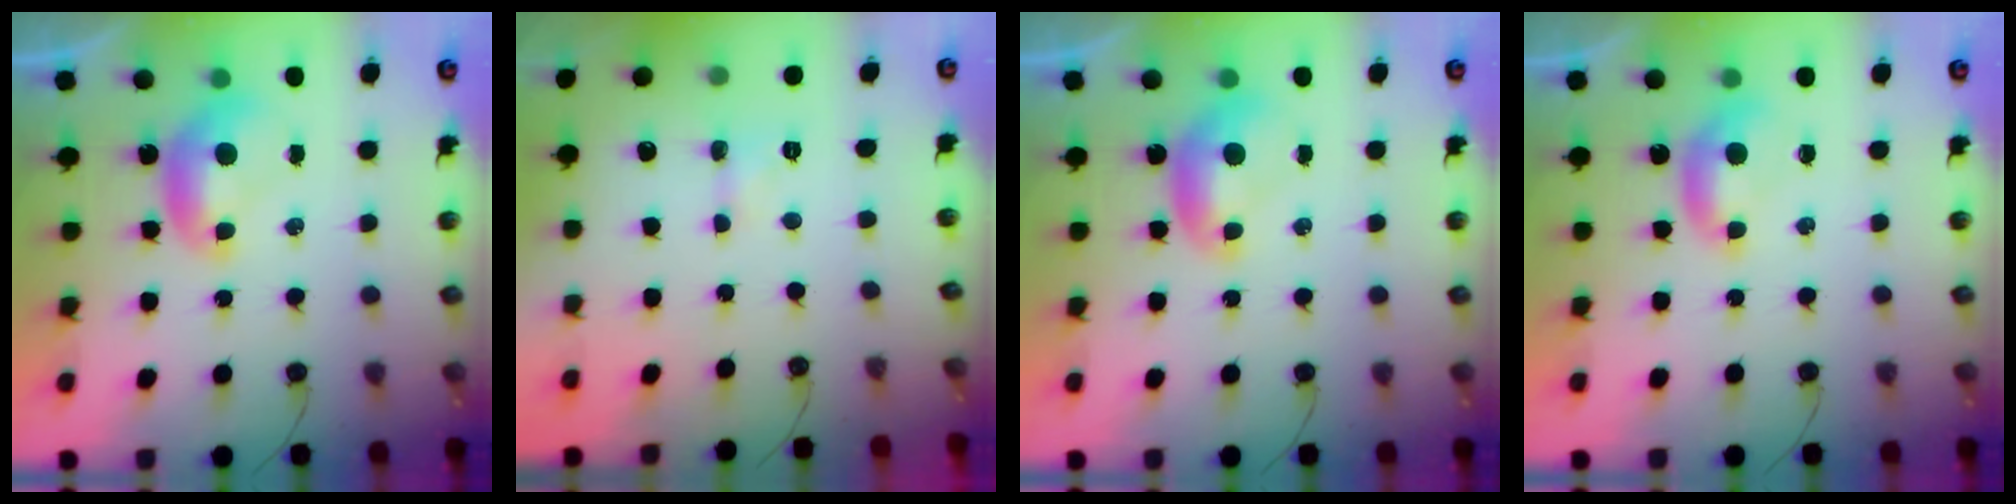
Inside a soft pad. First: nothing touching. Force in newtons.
{"total": 1.6, "press": 1.6, "slide": 0.4}
{"total": 0.0}
{"total": 0.9, "press": 0.7, "slide": 0.6}